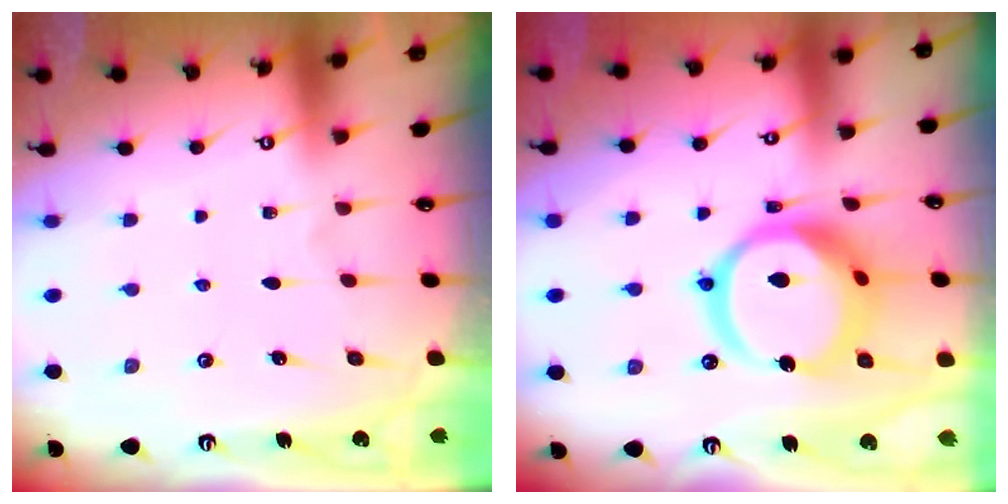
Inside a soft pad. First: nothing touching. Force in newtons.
{"total": 17.9, "press": 17.7, "slide": 2.2}